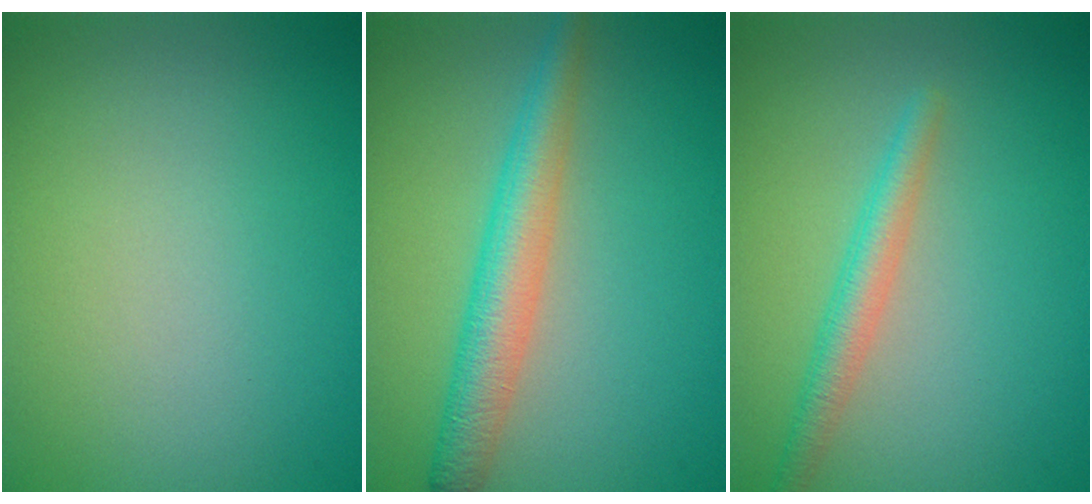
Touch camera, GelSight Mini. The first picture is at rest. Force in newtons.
{"total": 4.2, "press": 4.2, "slide": 0.1}
{"total": 2.5, "press": 2.5, "slide": 0.1}